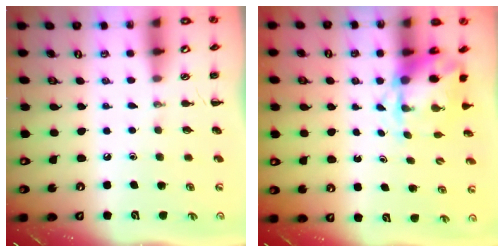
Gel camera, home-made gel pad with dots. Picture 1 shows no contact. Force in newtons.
{"total": 4.8, "press": 4.8, "slide": 0.7}